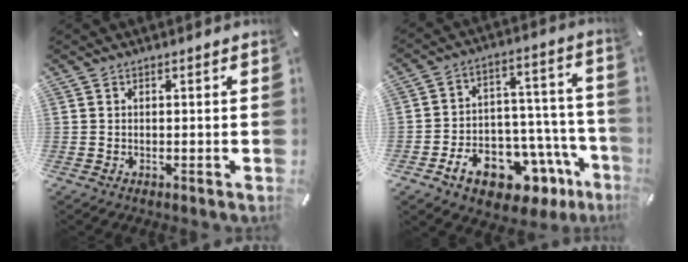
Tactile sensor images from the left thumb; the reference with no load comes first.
{"total": 16.1, "force": [-9.3, 9.3, 9.3], "torque": [-0.119, 0.057, -0.142]}